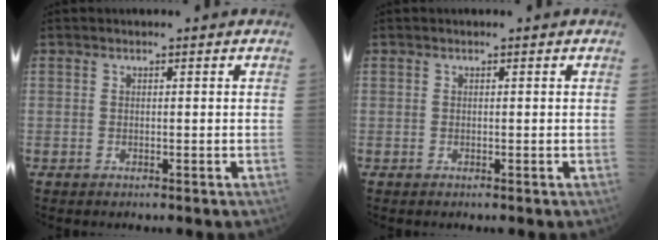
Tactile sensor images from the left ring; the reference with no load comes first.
{"total": 0.0}